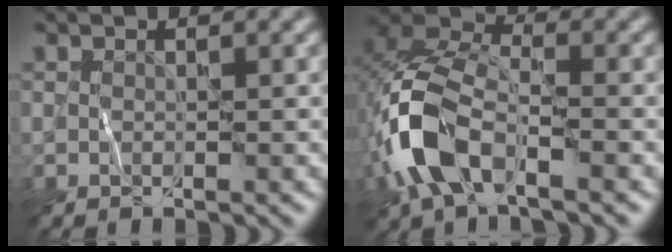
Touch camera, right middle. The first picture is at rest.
{"total": 8.5, "force": [-3.2, 4.5, 6.5], "torque": [-0.149, 0.009, -0.077]}